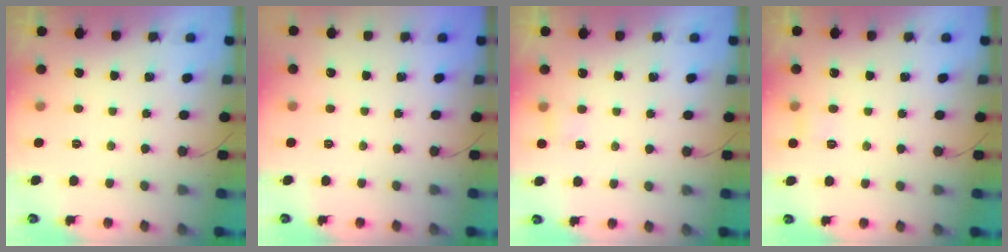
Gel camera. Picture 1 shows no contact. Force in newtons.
{"total": 0.0}
{"total": 7.3, "press": 2.9, "slide": 6.7}
{"total": 2.6, "press": 2.4, "slide": 1.0}